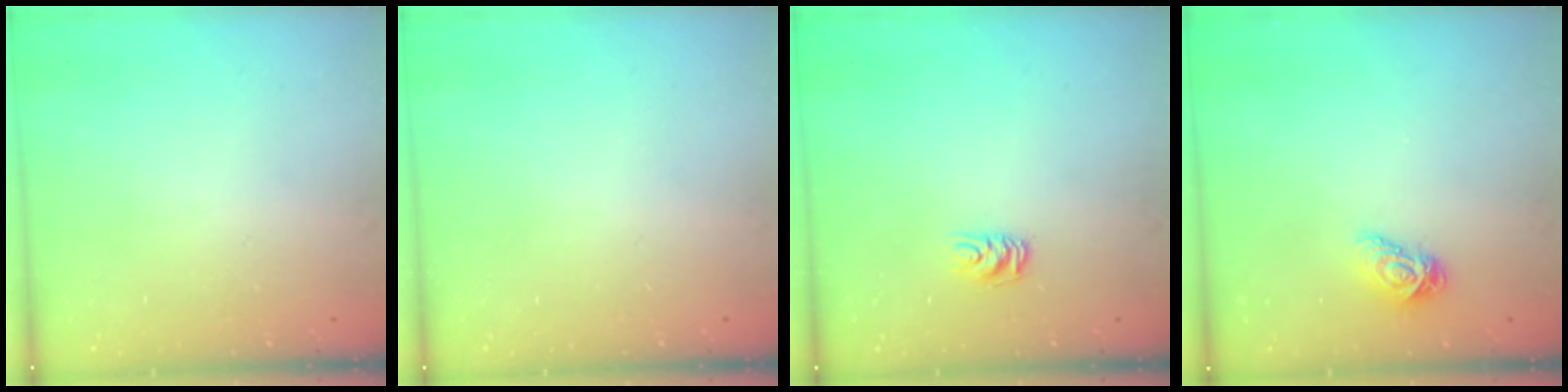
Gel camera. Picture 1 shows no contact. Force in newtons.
{"total": 0.0}
{"total": 6.1, "press": 6.0, "slide": 0.8}
{"total": 6.4, "press": 6.4, "slide": 0.2}